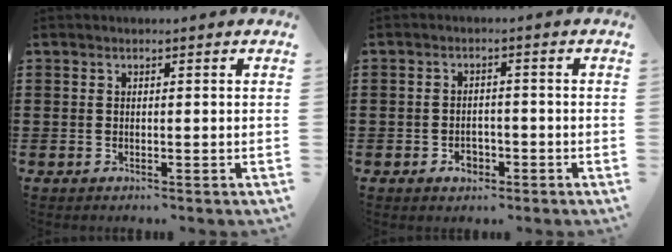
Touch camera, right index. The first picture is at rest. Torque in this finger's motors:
{"motor_torque": [-0.18, 0.65, 0.04, 0.00]}